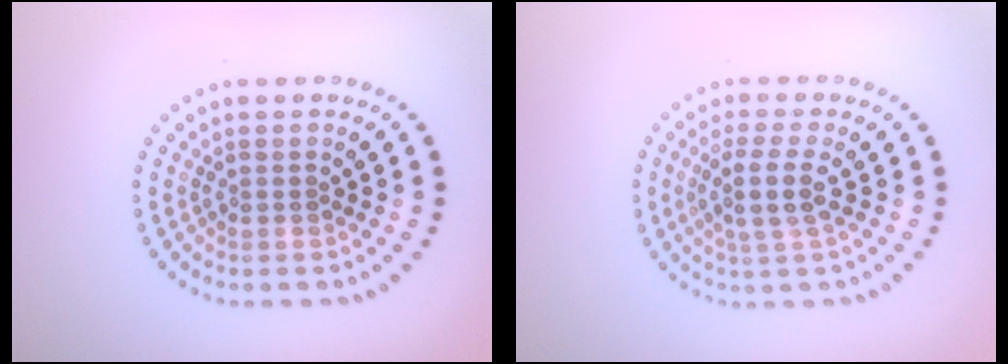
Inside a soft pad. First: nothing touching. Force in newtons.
{"total": 3.0, "press": 2.5, "slide": 1.6}